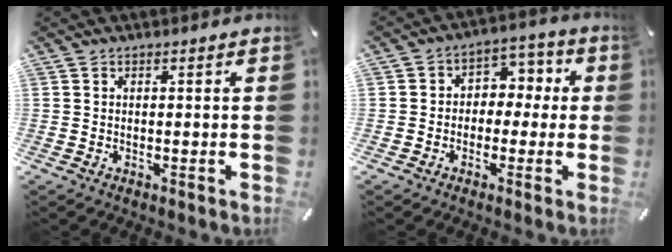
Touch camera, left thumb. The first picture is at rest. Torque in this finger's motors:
{"motor_torque": [-0.04, 0.20, 0.02, -0.17, 0.01]}